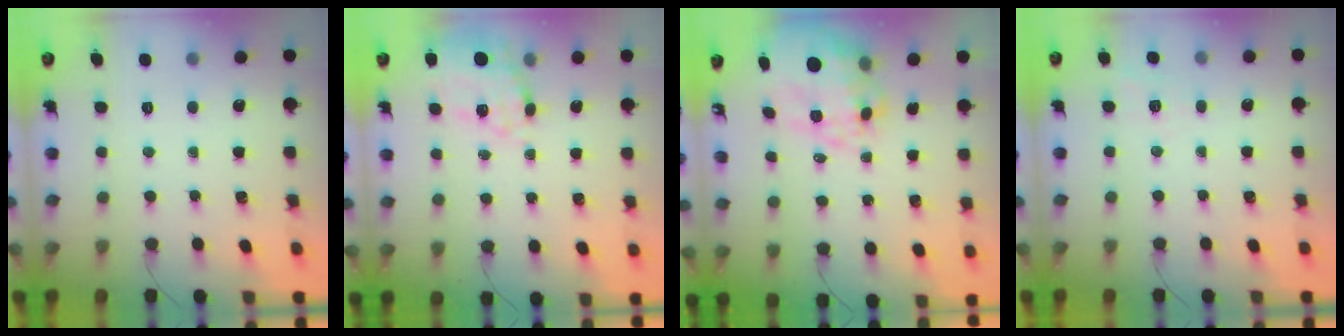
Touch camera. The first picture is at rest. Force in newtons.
{"total": 10.7, "press": 10.1, "slide": 3.5}
{"total": 14.0, "press": 13.8, "slide": 2.7}
{"total": 7.8, "press": 7.6, "slide": 1.7}